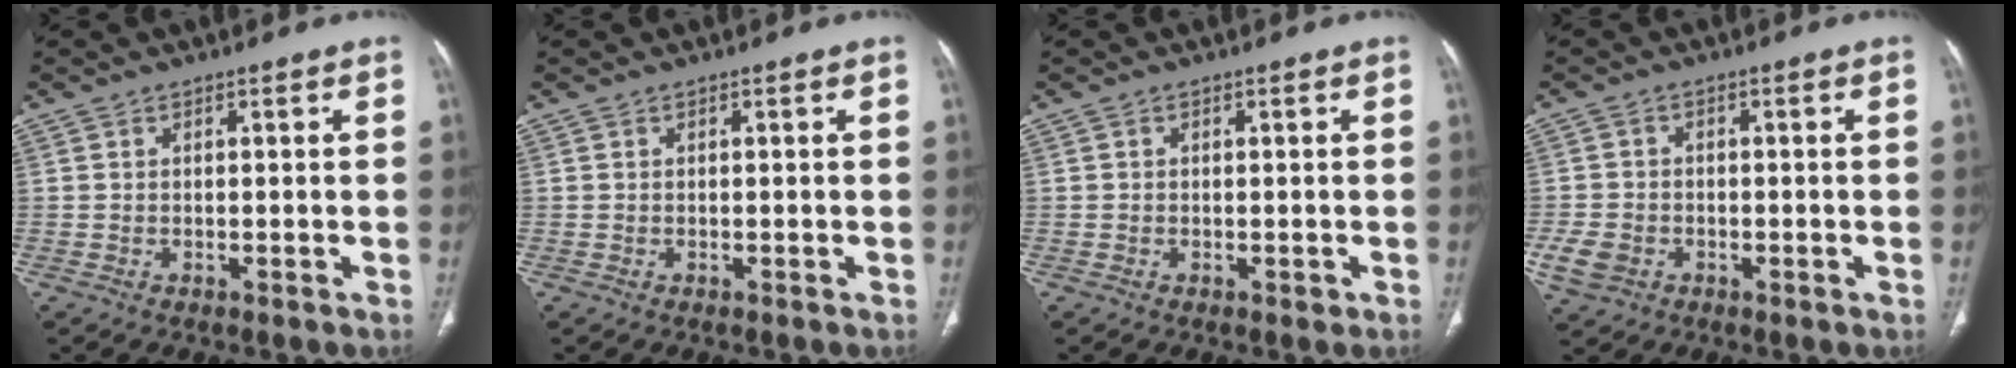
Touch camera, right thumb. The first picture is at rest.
{"total": 0.0}
{"total": 0.8, "force": [-0.2, 0.6, 0.5], "torque": [-0.005, 0.000, -0.002]}
{"total": 5.2, "force": [-1.8, 4.1, 2.6], "torque": [-0.054, 0.008, -0.028]}